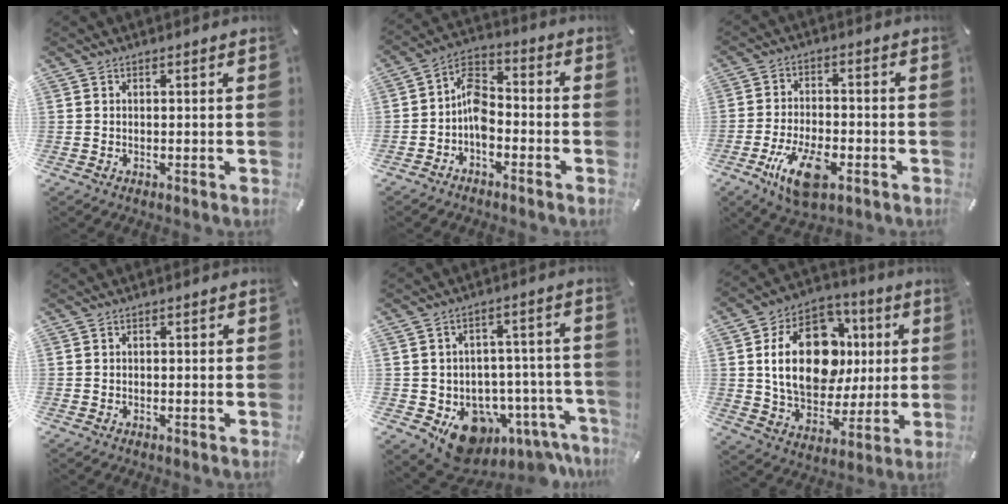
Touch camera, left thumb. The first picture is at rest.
{"total": 8.3, "force": [-3.4, 5.3, 5.4], "torque": [-0.113, 0.014, -0.065]}
{"total": 10.9, "force": [-5.0, 5.2, 8.2], "torque": [-0.171, 0.011, -0.090]}
{"total": 0.6, "force": [-0.3, 0.4, 0.3], "torque": [-0.005, 0.003, -0.006]}
{"total": 12.9, "force": [-6.9, 8.5, 6.7], "torque": [-0.068, 0.025, -0.105]}
{"total": 21.8, "force": [3.5, 15.4, 14.9], "torque": [-0.256, -0.002, 0.063]}